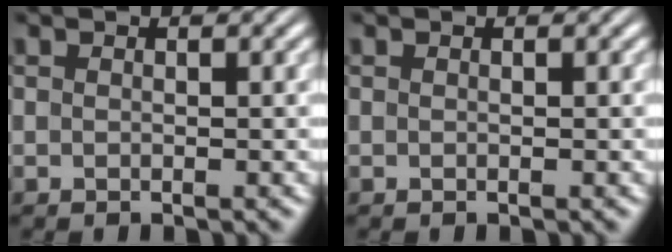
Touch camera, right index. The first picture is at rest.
{"total": 0.0}